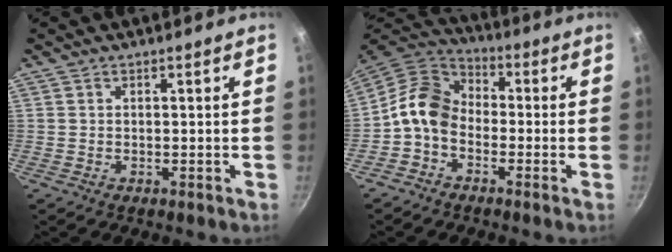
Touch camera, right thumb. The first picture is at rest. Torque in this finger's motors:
{"motor_torque": [0.31, 0.12, 0.62, -0.75, 0.09]}